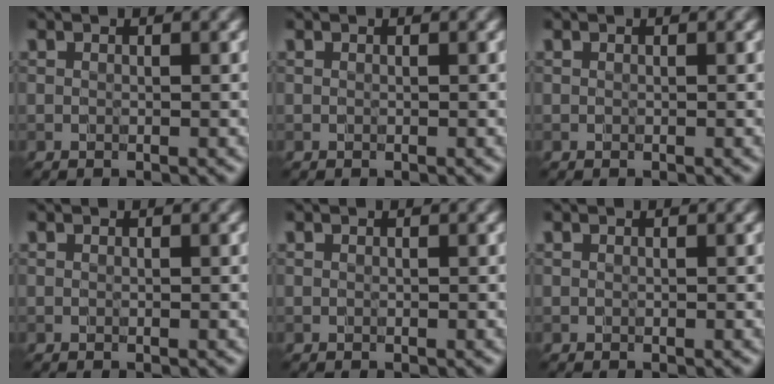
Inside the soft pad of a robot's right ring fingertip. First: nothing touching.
{"total": 0.0}
{"total": 0.0}
{"total": 0.0}
{"total": 0.0}
{"total": 0.0}